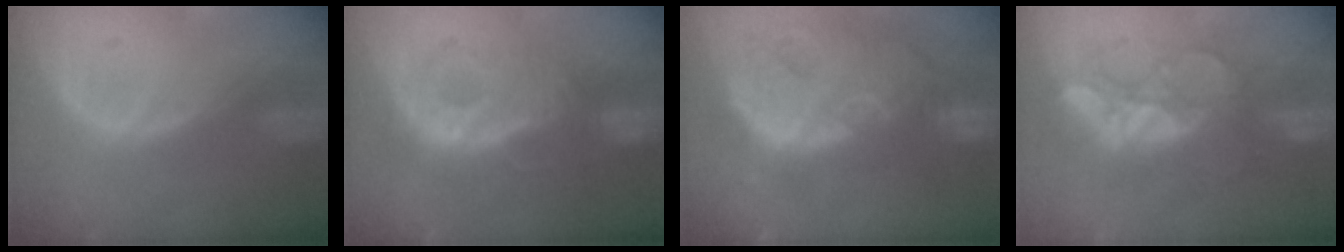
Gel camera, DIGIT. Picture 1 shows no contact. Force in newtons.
{"total": 9.2, "press": 8.6, "slide": 3.1}
{"total": 13.9, "press": 11.7, "slide": 7.5}
{"total": 9.6, "press": 8.5, "slide": 4.4}